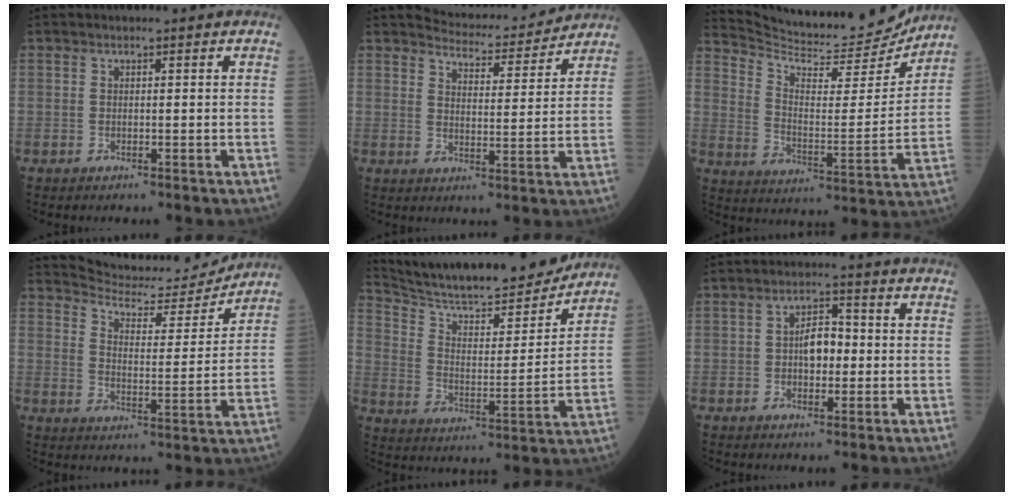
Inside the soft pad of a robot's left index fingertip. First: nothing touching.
{"total": 9.0, "force": [8.9, 1.2, 1.0], "torque": [-0.020, -0.004, 0.121]}
{"total": 17.6, "force": [17.2, 1.7, 3.1], "torque": [-0.066, -0.047, 0.251]}
{"total": 12.0, "force": [12.0, 0.7, 1.0], "torque": [-0.021, -0.015, 0.176]}
{"total": 21.3, "force": [19.4, 2.3, 8.4], "torque": [-0.147, -0.015, 0.295]}
{"total": 4.8, "force": [-0.4, 2.6, 4.0], "torque": [-0.071, 0.014, -0.009]}